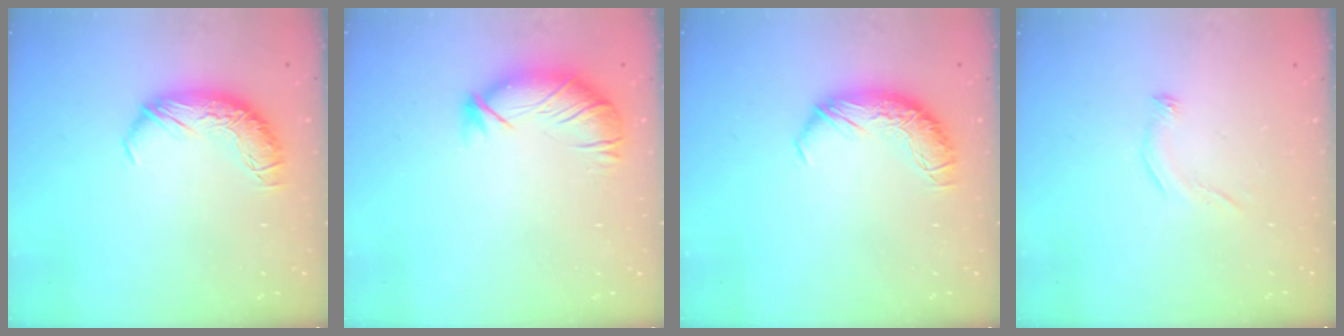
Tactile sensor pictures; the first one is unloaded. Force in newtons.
{"total": 3.0, "press": 2.6, "slide": 1.5}
{"total": 0.0}
{"total": 5.5, "press": 5.4, "slide": 0.9}